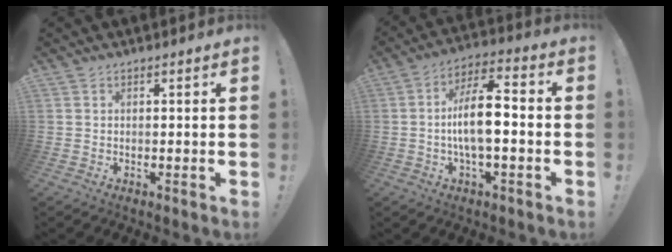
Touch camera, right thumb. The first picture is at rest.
{"total": 12.4, "force": [-1.5, 4.6, 11.4], "torque": [-0.200, 0.010, -0.033]}